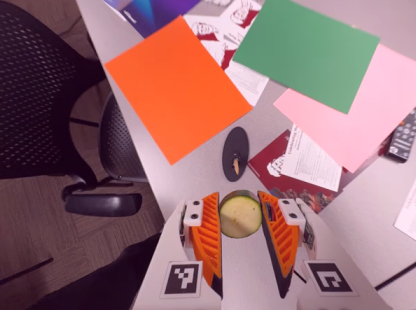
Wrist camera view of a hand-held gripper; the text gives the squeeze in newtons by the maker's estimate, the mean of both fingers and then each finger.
{"total": 10.1, "left": 10.3, "right": 9.9}